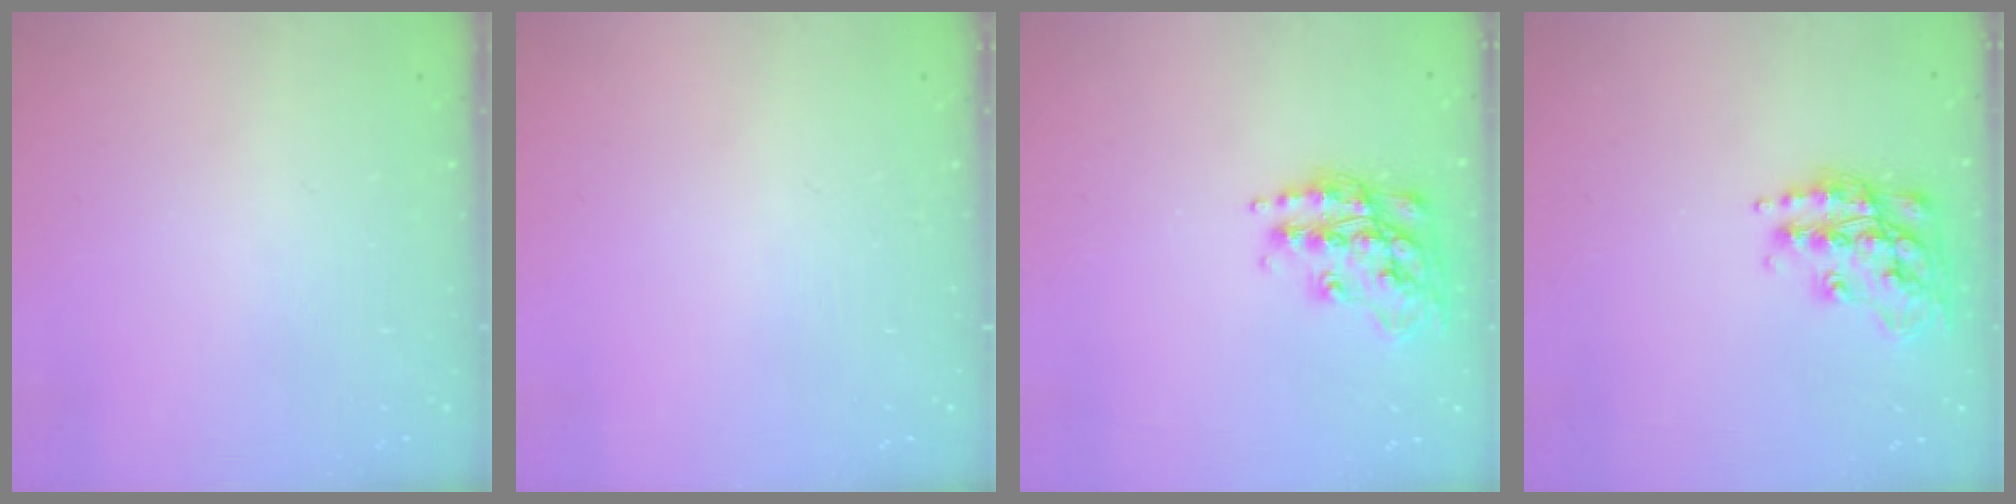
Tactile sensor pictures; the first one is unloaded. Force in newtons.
{"total": 0.0}
{"total": 17.4, "press": 17.3, "slide": 1.2}
{"total": 17.4, "press": 17.3, "slide": 1.2}